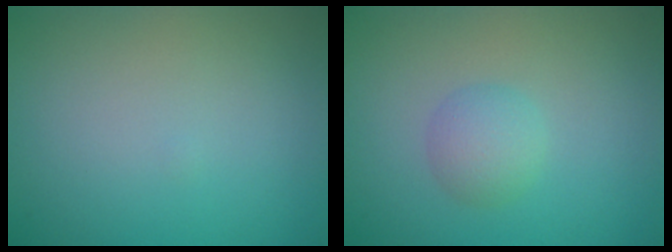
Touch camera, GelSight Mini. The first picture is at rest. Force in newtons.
{"total": 2.0, "press": 2.0, "slide": 0.0}